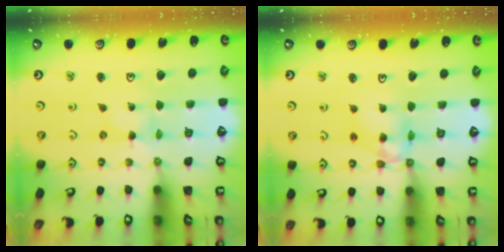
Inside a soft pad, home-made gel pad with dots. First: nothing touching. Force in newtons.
{"total": 11.4, "press": 11.3, "slide": 1.2}